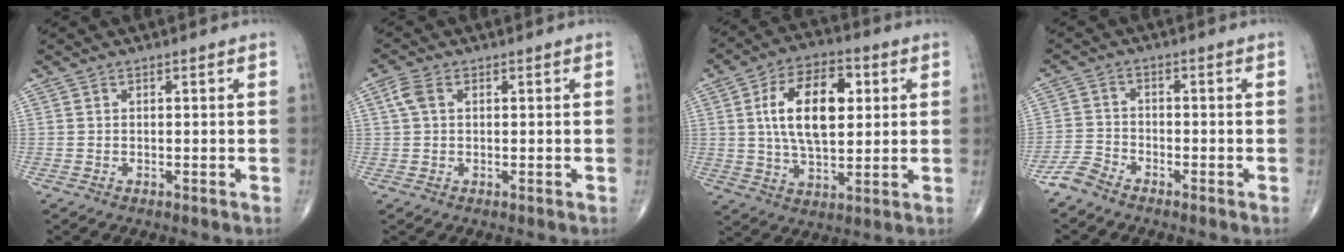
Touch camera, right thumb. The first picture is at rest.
{"total": 3.1, "force": [0.8, 1.9, 2.2], "torque": [-0.058, 0.012, 0.016]}
{"total": 15.6, "force": [3.1, 8.3, 12.8], "torque": [-0.206, 0.003, 0.052]}
{"total": 3.4, "force": [-3.1, 1.1, 0.8], "torque": [-0.015, 0.003, -0.071]}